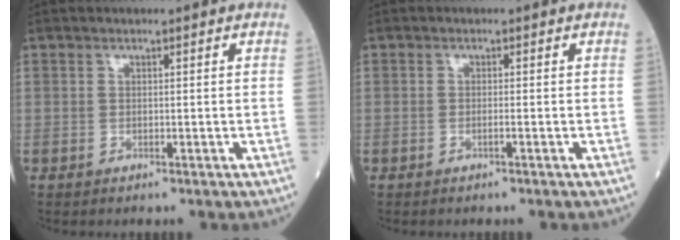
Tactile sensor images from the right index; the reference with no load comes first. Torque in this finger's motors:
{"motor_torque": [-0.10, -0.03, -0.03, -0.01]}